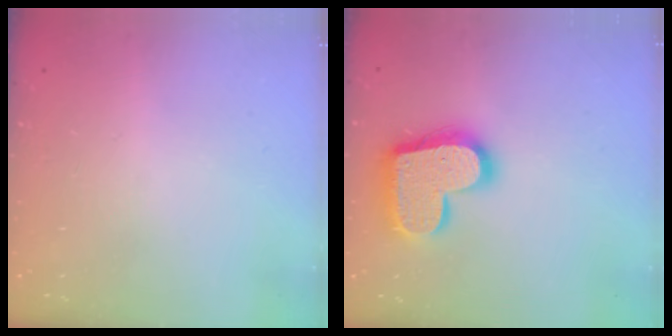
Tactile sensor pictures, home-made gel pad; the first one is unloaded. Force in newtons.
{"total": 18.1, "press": 18.1, "slide": 1.1}